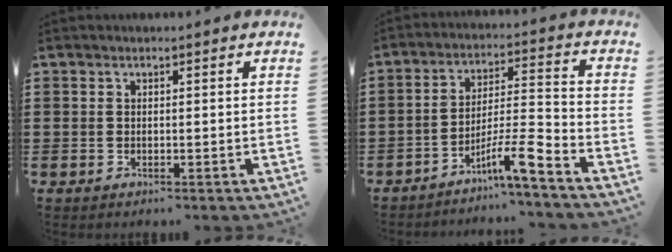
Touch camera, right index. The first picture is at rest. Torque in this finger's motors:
{"motor_torque": [0.23, -0.18, 0.26, 0.07]}